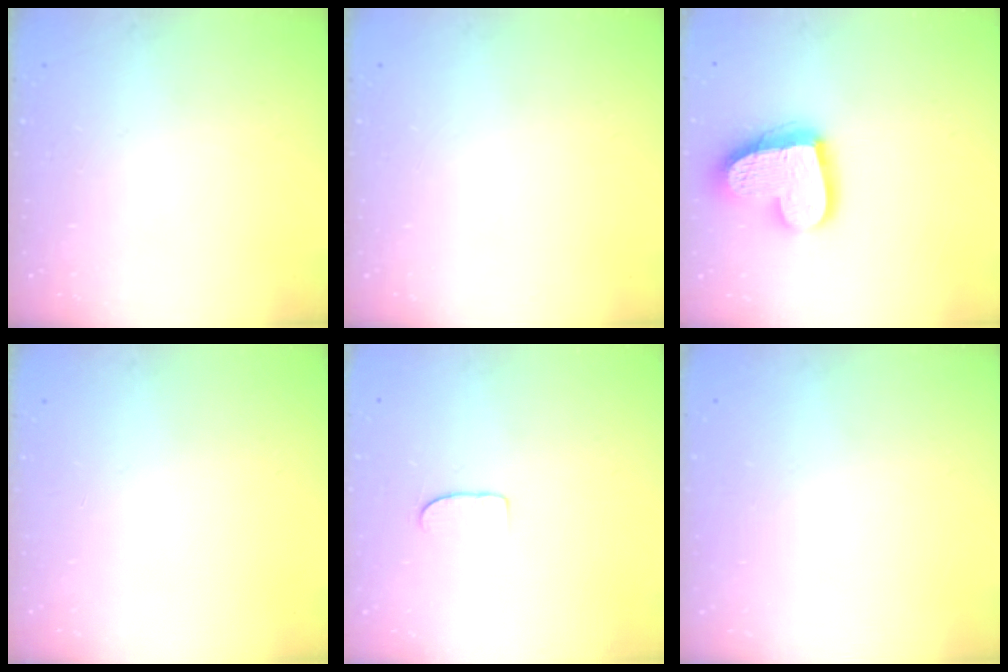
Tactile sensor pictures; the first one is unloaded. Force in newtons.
{"total": 0.0}
{"total": 17.2, "press": 17.1, "slide": 1.5}
{"total": 0.0}
{"total": 4.9, "press": 4.9, "slide": 0.3}
{"total": 0.0}